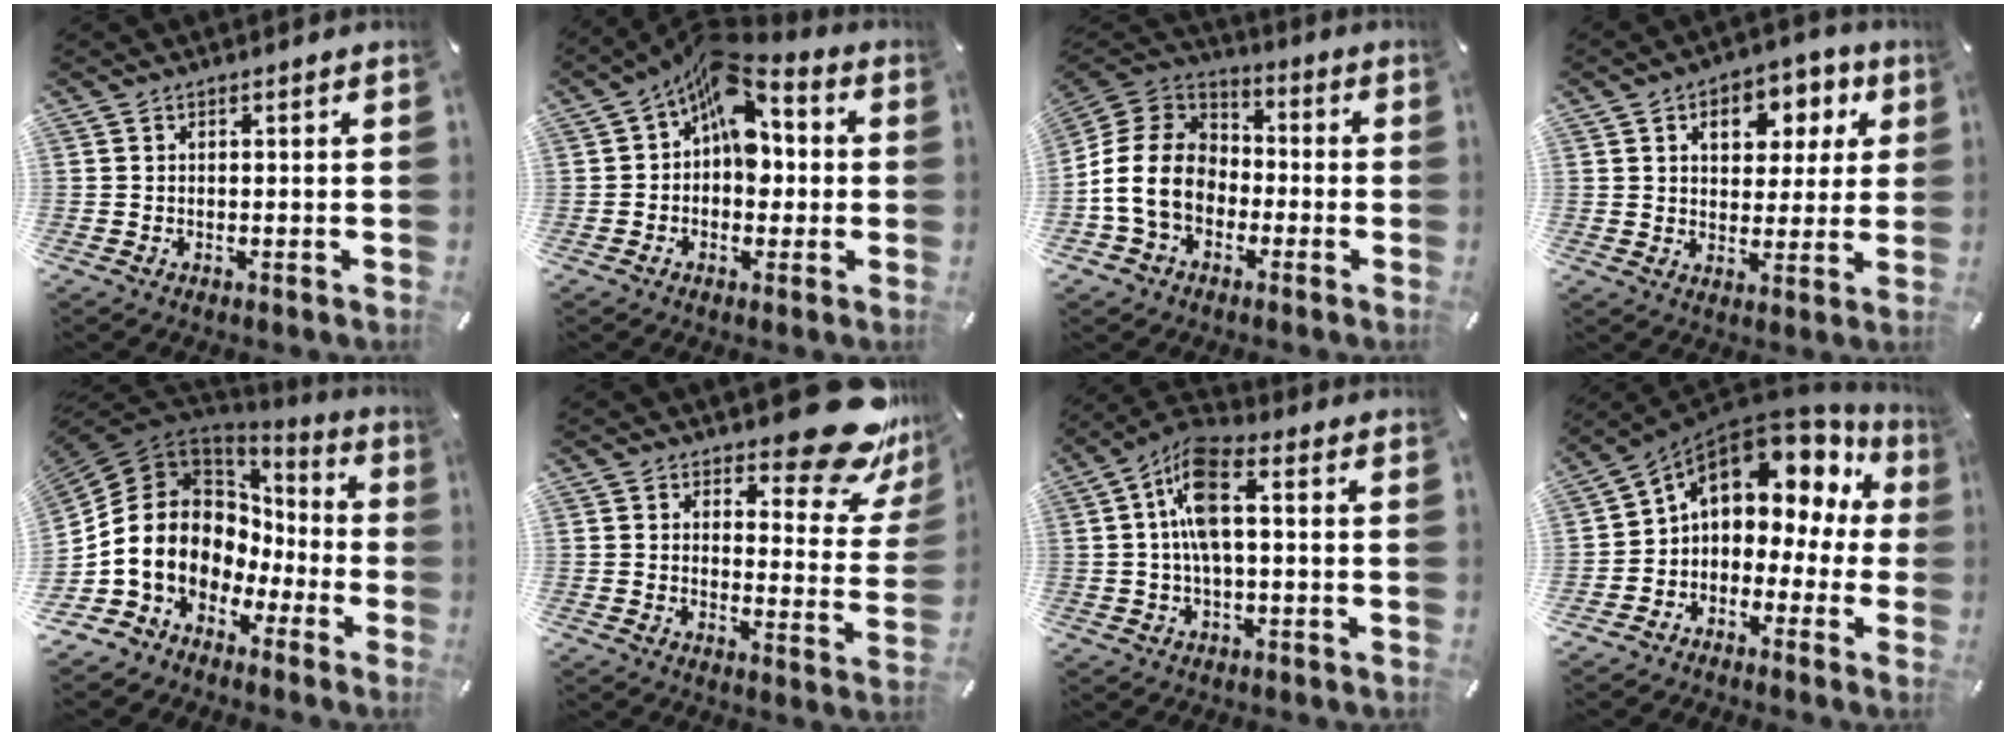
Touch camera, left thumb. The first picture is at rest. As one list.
[{"total": 11.9, "force": [3.5, 7.8, 8.3], "torque": [-0.114, -0.033, 0.063]}, {"total": 13.7, "force": [-3.4, 11.1, 7.2], "torque": [-0.178, 0.032, -0.064]}, {"total": 9.3, "force": [3.7, 7.1, 4.8], "torque": [-0.058, -0.011, 0.057]}, {"total": 13.1, "force": [-0.6, 11.4, 6.4], "torque": [-0.161, -0.030, -0.010]}, {"total": 17.5, "force": [12.5, 6.4, 10.4], "torque": [-0.127, -0.095, 0.210]}, {"total": 10.2, "force": [1.0, 4.2, 9.3], "torque": [-0.196, 0.003, 0.016]}, {"total": 10.0, "force": [5.0, 6.7, 5.4], "torque": [-0.097, -0.041, 0.085]}]